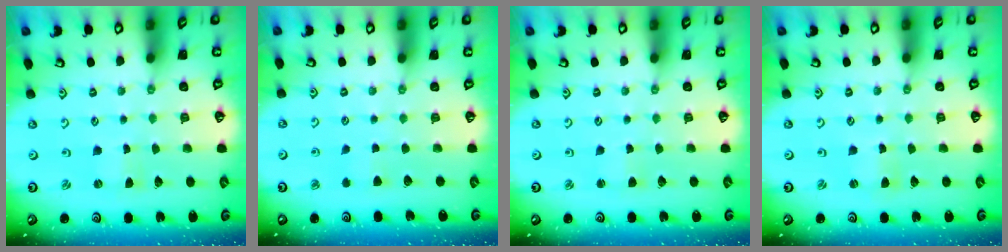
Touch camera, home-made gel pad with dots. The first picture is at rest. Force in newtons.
{"total": 3.5, "press": 3.4, "slide": 0.7}
{"total": 1.9, "press": 1.9, "slide": 0.2}
{"total": 0.6, "press": 0.6, "slide": 0.1}